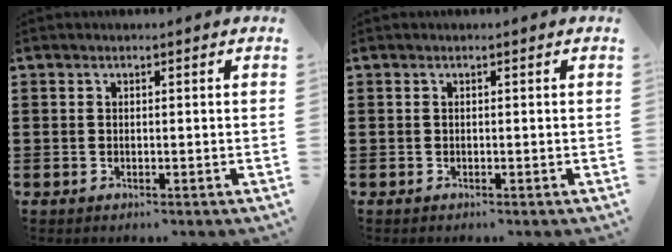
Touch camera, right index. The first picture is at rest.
{"total": 0.0}